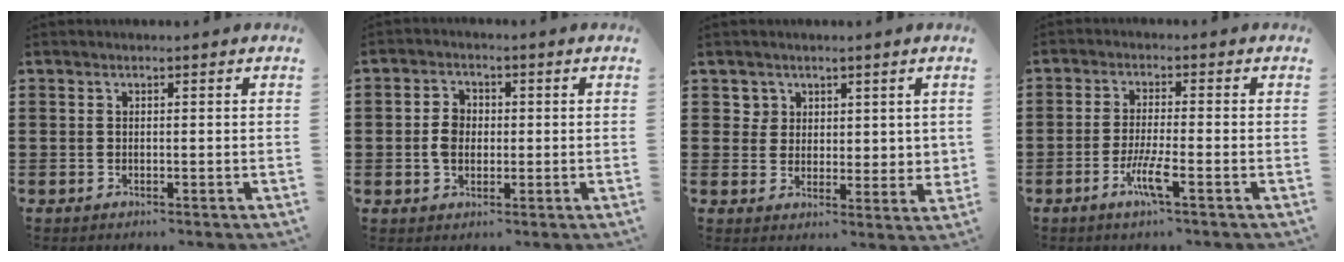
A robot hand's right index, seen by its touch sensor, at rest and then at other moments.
{"total": 3.9, "force": [-0.2, 2.9, 2.6], "torque": [-0.064, 0.008, -0.009]}
{"total": 4.4, "force": [2.5, 3.6, 0.5], "torque": [-0.021, 0.009, 0.046]}
{"total": 5.1, "force": [-2.6, 0.5, 4.4], "torque": [-0.086, -0.008, -0.047]}